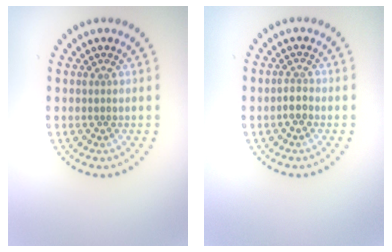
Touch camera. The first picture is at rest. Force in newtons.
{"total": 1.2, "press": 1.0, "slide": 0.7}